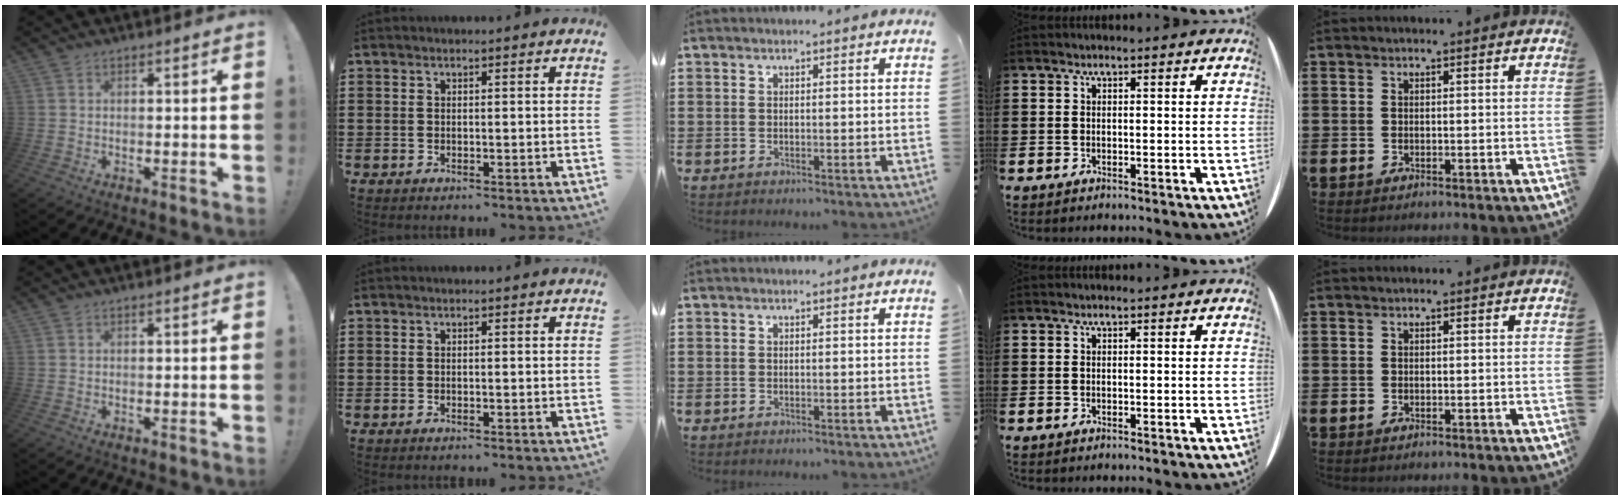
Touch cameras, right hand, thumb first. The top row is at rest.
{}